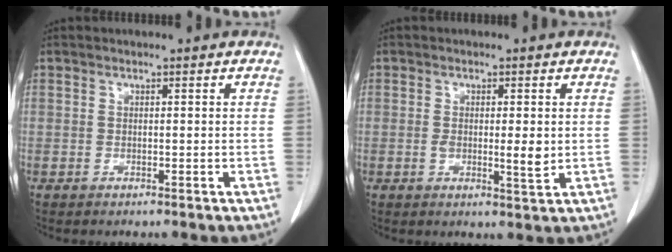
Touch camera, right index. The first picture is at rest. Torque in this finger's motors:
{"motor_torque": [0.09, 0.07, 0.14, 0.03]}